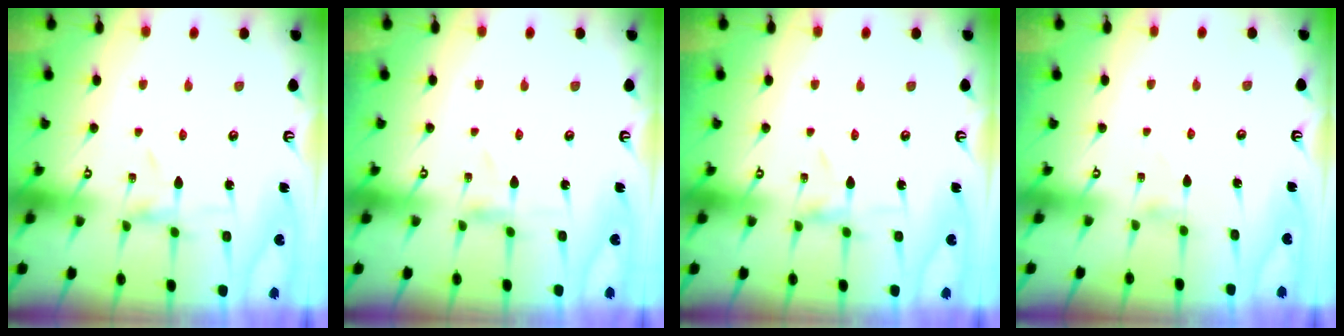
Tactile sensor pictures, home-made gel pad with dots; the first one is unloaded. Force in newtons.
{"total": 0.0}
{"total": 0.0}
{"total": 0.0}